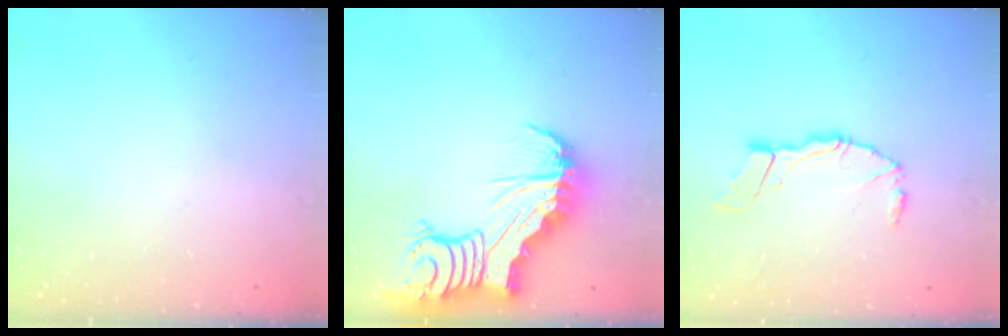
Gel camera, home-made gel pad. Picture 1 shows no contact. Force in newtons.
{"total": 14.0, "press": 14.0, "slide": 1.4}
{"total": 10.1, "press": 10.1, "slide": 1.1}